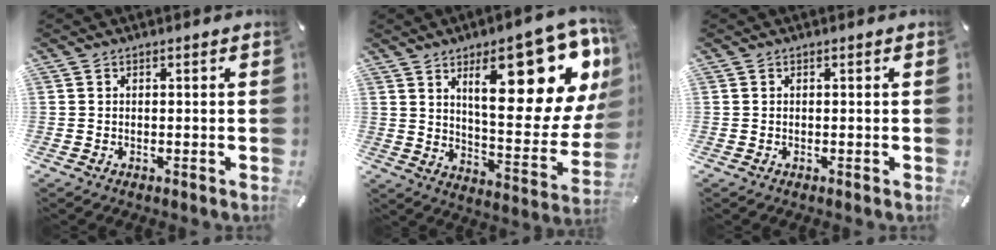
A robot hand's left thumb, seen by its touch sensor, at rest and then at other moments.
{"total": 24.9, "force": [12.2, 9.5, 19.6], "torque": [-0.256, -0.080, 0.191]}
{"total": 0.0}